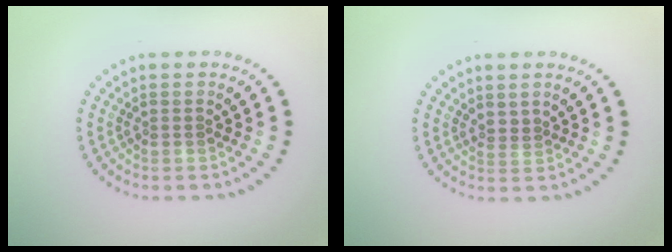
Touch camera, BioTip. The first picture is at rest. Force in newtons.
{"total": 0.6, "press": 0.4, "slide": 0.5}